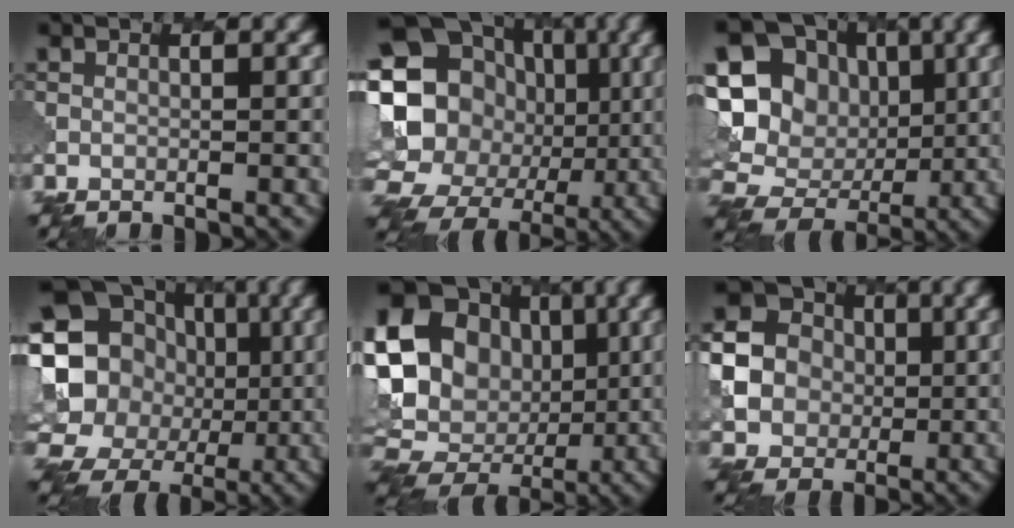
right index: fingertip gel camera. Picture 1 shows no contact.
{"total": 20.3, "force": [-0.5, 18.3, 8.8], "torque": [-0.173, 0.029, -0.027]}
{"total": 17.3, "force": [2.5, 15.6, 6.9], "torque": [-0.179, 0.042, 0.022]}
{"total": 16.9, "force": [-0.1, 15.3, 7.2], "torque": [-0.154, 0.019, -0.016]}
{"total": 21.1, "force": [2.5, 18.5, 9.8], "torque": [-0.211, 0.032, 0.016]}
{"total": 12.1, "force": [0.9, 11.5, 3.4], "torque": [-0.128, 0.002, 0.002]}